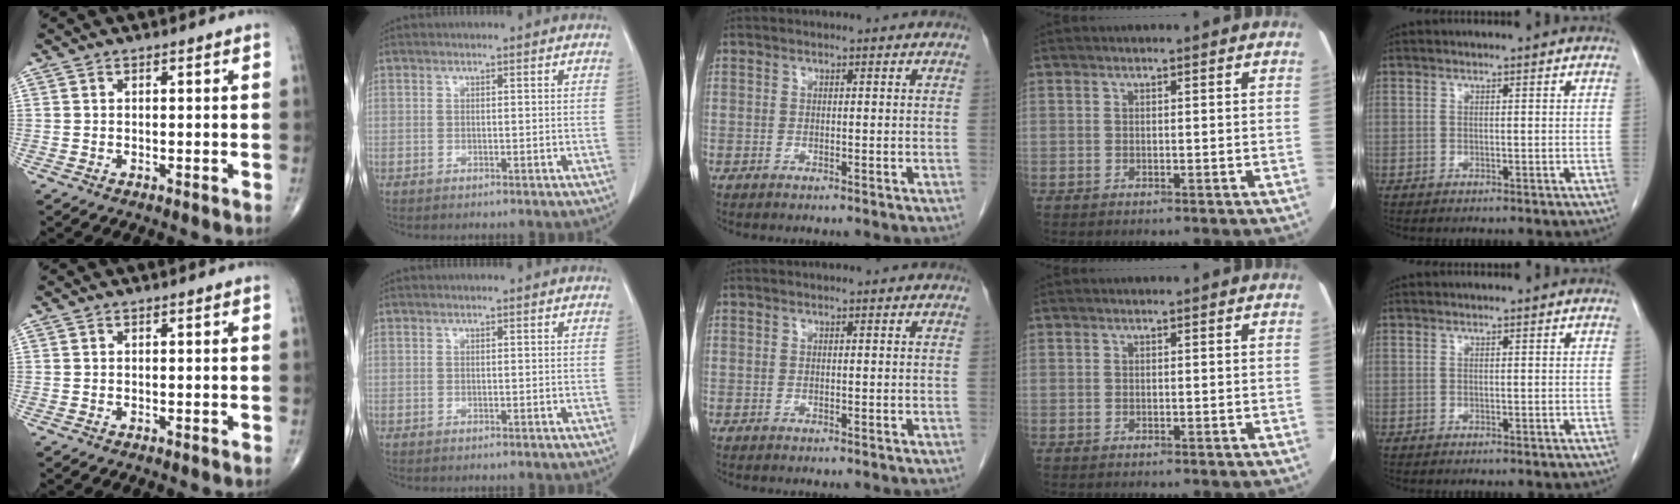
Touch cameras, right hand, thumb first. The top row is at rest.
{}